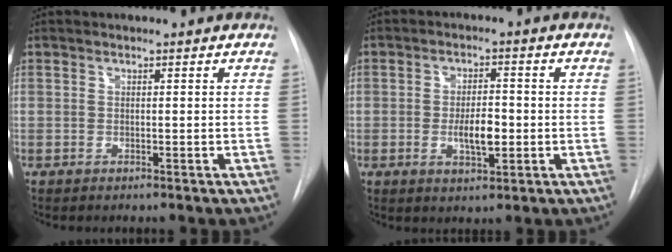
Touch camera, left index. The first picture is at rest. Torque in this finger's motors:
{"motor_torque": [0.85, 0.10, 0.28, 0.06]}